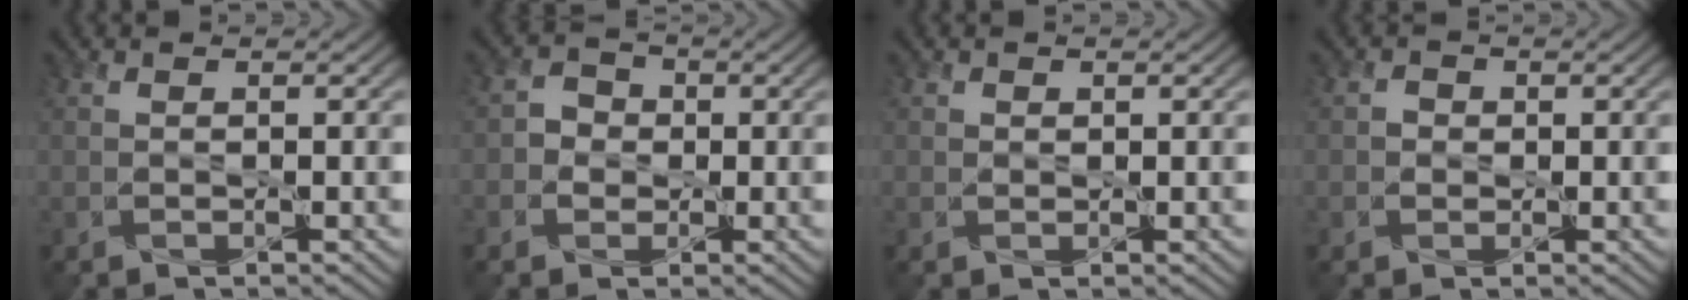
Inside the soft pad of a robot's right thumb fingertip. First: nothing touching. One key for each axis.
{"total": 2.6, "fx": -0.4, "fy": 2.4, "fz": 0.8, "tx": -0.012, "ty": 0.001, "tz": -0.011}
{"total": 0.6, "fx": 0.3, "fy": 0.6, "fz": 0.1, "tx": -0.003, "ty": -0.005, "tz": 0.004}
{"total": 1.2, "fx": -0.1, "fy": 1.1, "fz": 0.3, "tx": -0.005, "ty": -0.002, "tz": -0.004}